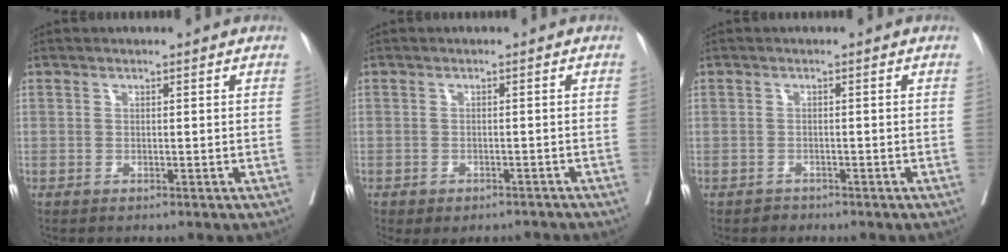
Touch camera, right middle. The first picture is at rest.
{"total": 5.6, "force": [-4.6, 2.7, 1.7], "torque": [-0.012, 0.010, -0.056]}
{"total": 1.0, "force": [-0.8, 0.6, -0.1], "torque": [0.001, 0.003, -0.017]}